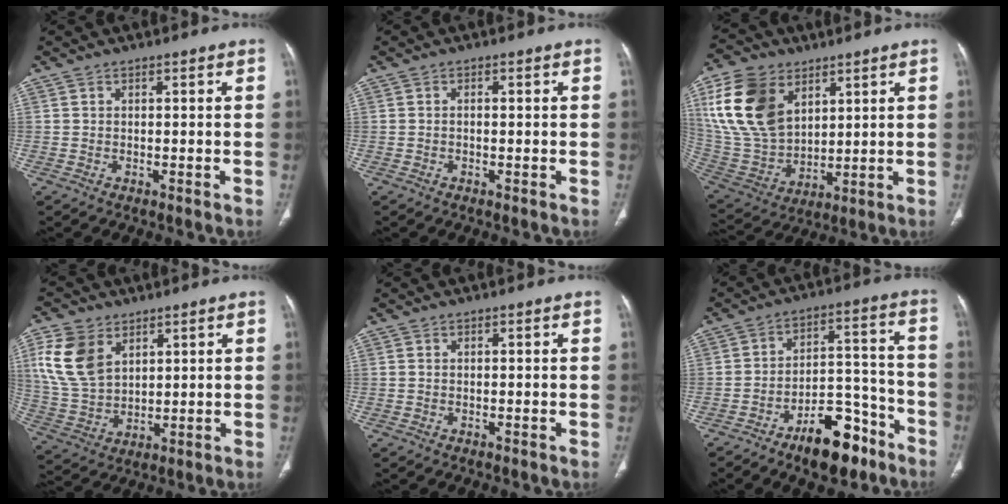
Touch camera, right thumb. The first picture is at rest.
{"total": 0.6, "force": [-0.1, 0.2, 0.5], "torque": [-0.014, 0.002, -0.002]}
{"total": 19.1, "force": [7.8, 12.7, 12.0], "torque": [-0.224, -0.021, 0.163]}
{"total": 12.1, "force": [5.1, 8.1, 7.4], "torque": [-0.144, -0.014, 0.110]}
{"total": 0.0}
{"total": 13.8, "force": [-9.2, 6.1, 8.2], "torque": [-0.097, 0.082, -0.145]}